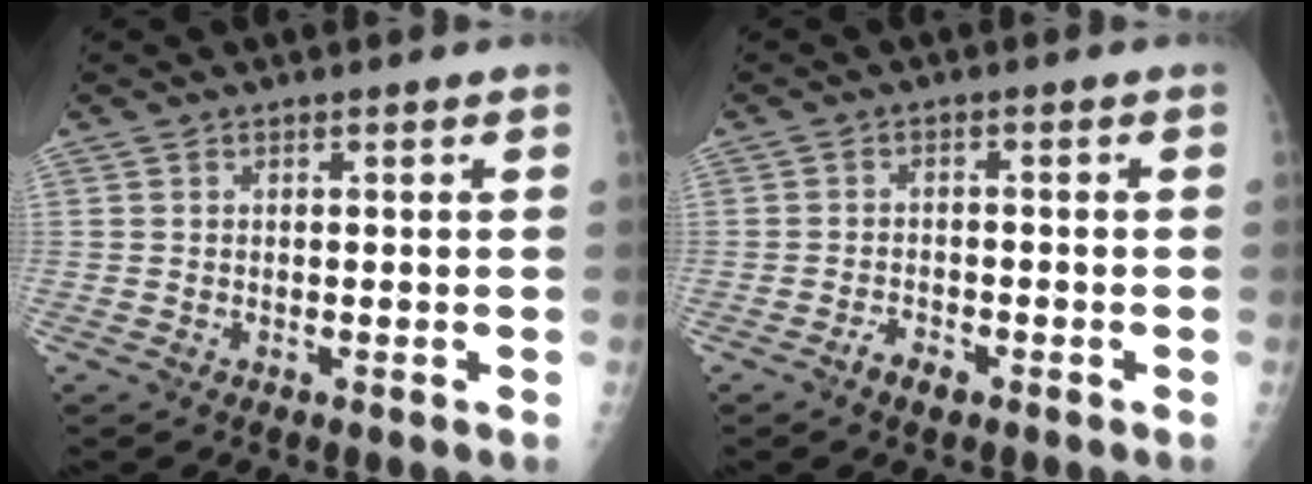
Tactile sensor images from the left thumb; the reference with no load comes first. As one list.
[{"total": 2.9, "force": [-1.9, 1.4, 1.6], "torque": [-0.027, 0.010, -0.032]}]